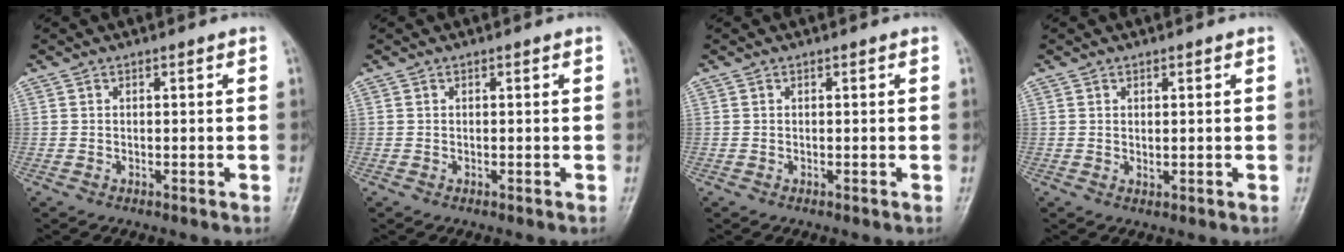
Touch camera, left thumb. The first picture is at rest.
{"total": 0.0}
{"total": 0.0}
{"total": 1.1, "force": [0.3, 0.6, 0.9], "torque": [-0.013, -0.005, 0.009]}